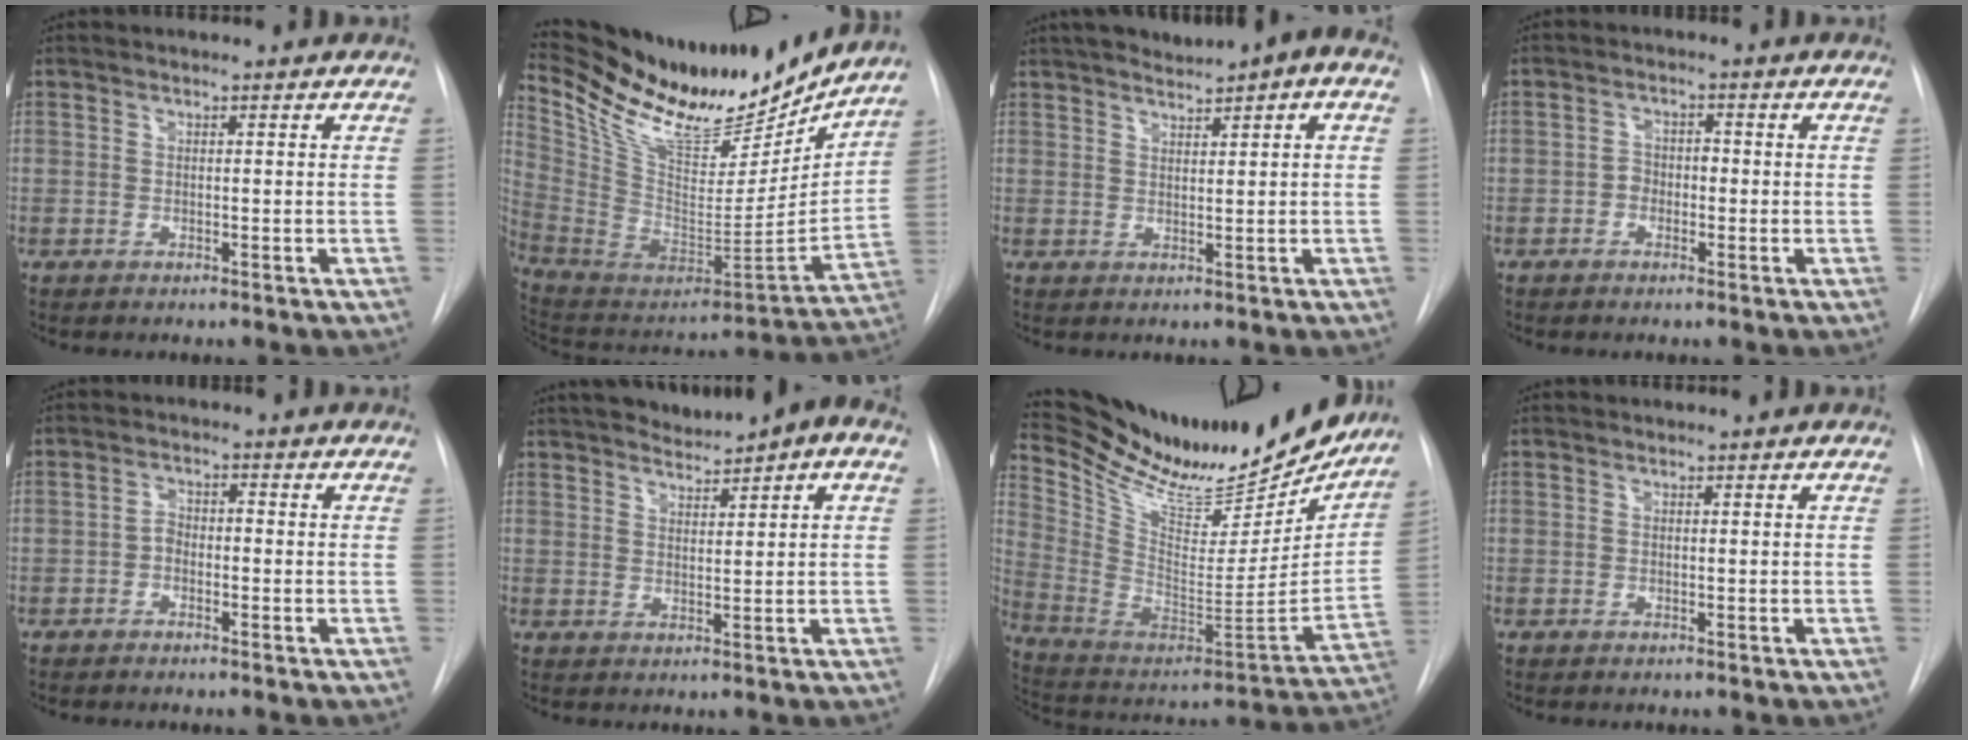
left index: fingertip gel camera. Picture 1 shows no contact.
{"total": 25.0, "force": [22.0, 5.3, 10.6], "torque": [-0.198, -0.047, 0.359]}
{"total": 9.2, "force": [6.2, 1.6, 6.6], "torque": [-0.101, 0.031, 0.086]}
{"total": 2.2, "force": [-0.8, 1.7, 1.2], "torque": [-0.015, 0.011, -0.016]}
{"total": 2.1, "force": [-0.9, 1.3, 1.3], "torque": [-0.020, 0.007, -0.019]}
{"total": 8.4, "force": [6.5, 1.4, 5.2], "torque": [-0.078, 0.020, 0.092]}
{"total": 27.5, "force": [24.0, 6.6, 11.9], "torque": [-0.202, -0.048, 0.366]}
{"total": 0.0}